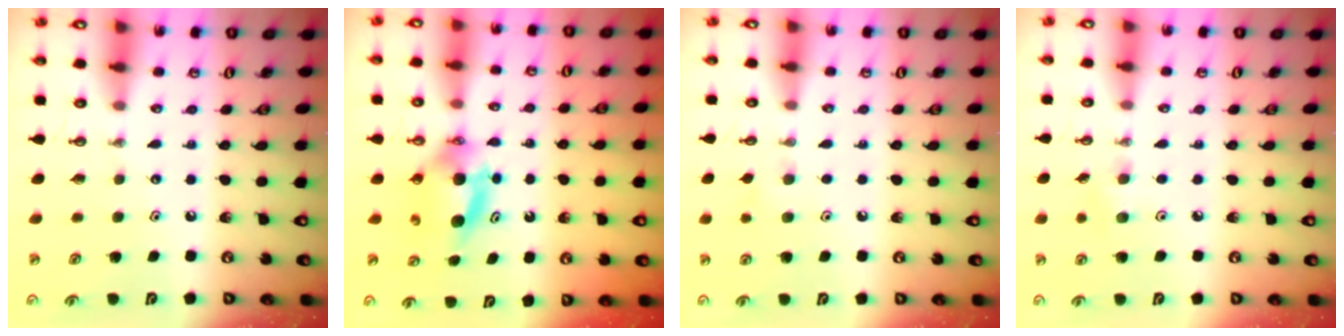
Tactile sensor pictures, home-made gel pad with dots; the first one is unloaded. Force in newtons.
{"total": 6.4, "press": 6.0, "slide": 2.1}
{"total": 5.8, "press": 5.7, "slide": 1.2}
{"total": 6.0, "press": 5.7, "slide": 1.7}